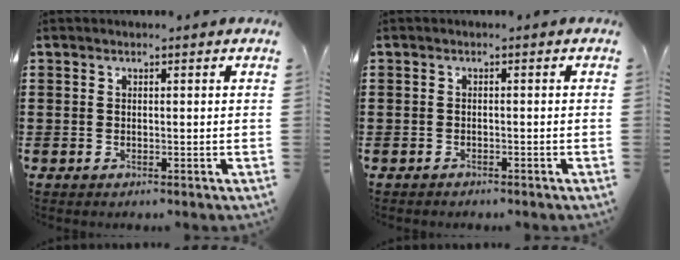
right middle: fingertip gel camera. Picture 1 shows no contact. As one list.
[{"total": 0.8, "force": [-0.8, 0.2, -0.1], "torque": [0.000, 0.001, -0.017]}]